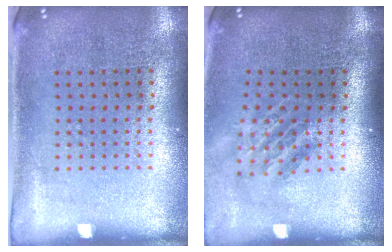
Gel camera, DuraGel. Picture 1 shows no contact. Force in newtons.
{"total": 1.6, "press": 1.2, "slide": 1.1}